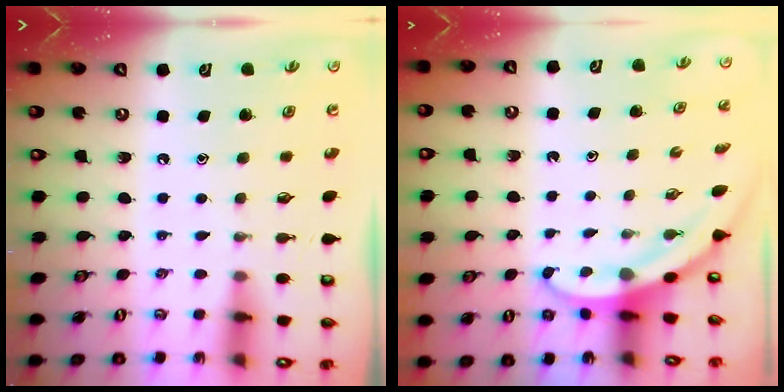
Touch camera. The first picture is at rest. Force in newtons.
{"total": 3.2, "press": 3.2, "slide": 0.1}